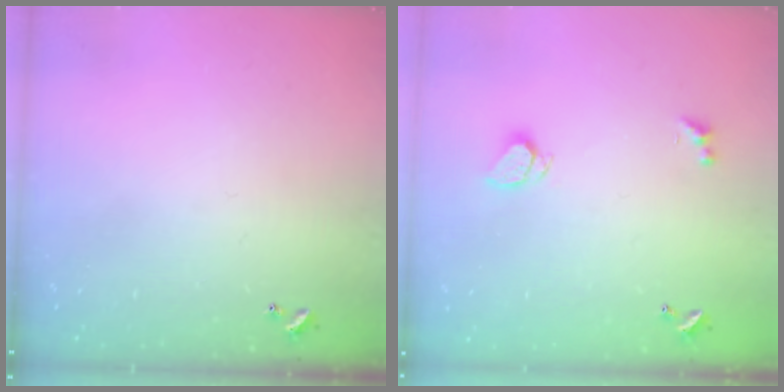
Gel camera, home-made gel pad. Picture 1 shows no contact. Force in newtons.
{"total": 2.4, "press": 2.3, "slide": 0.6}